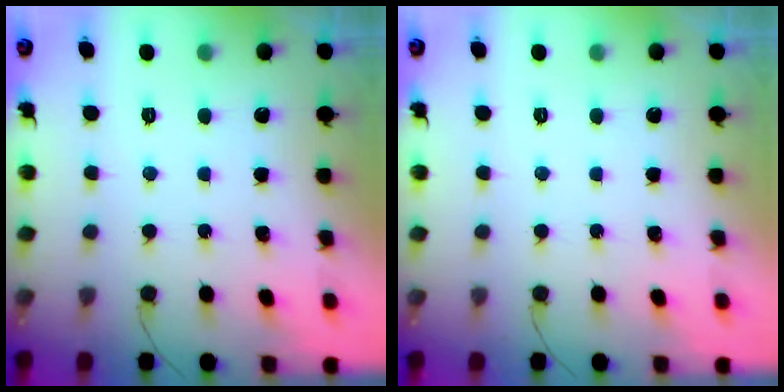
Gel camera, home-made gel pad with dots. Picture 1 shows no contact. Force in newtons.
{"total": 0.0}